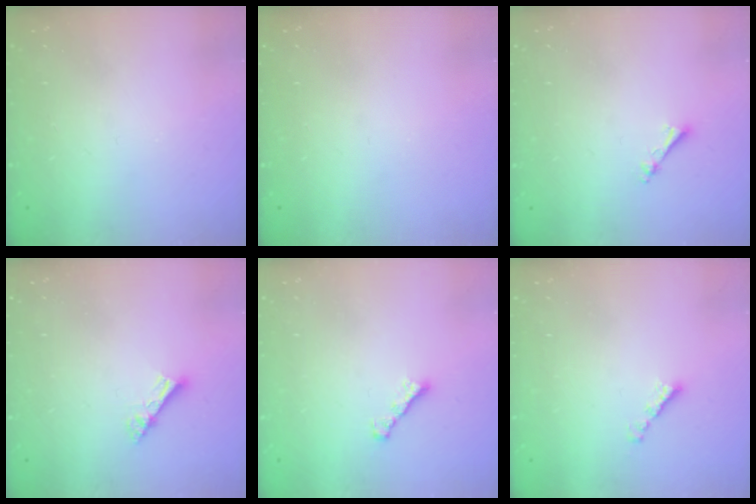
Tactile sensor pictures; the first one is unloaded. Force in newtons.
{"total": 0.0}
{"total": 2.5, "press": 2.5, "slide": 0.3}
{"total": 5.0, "press": 5.0, "slide": 0.3}
{"total": 1.8, "press": 1.7, "slide": 0.6}
{"total": 2.1, "press": 2.0, "slide": 0.7}